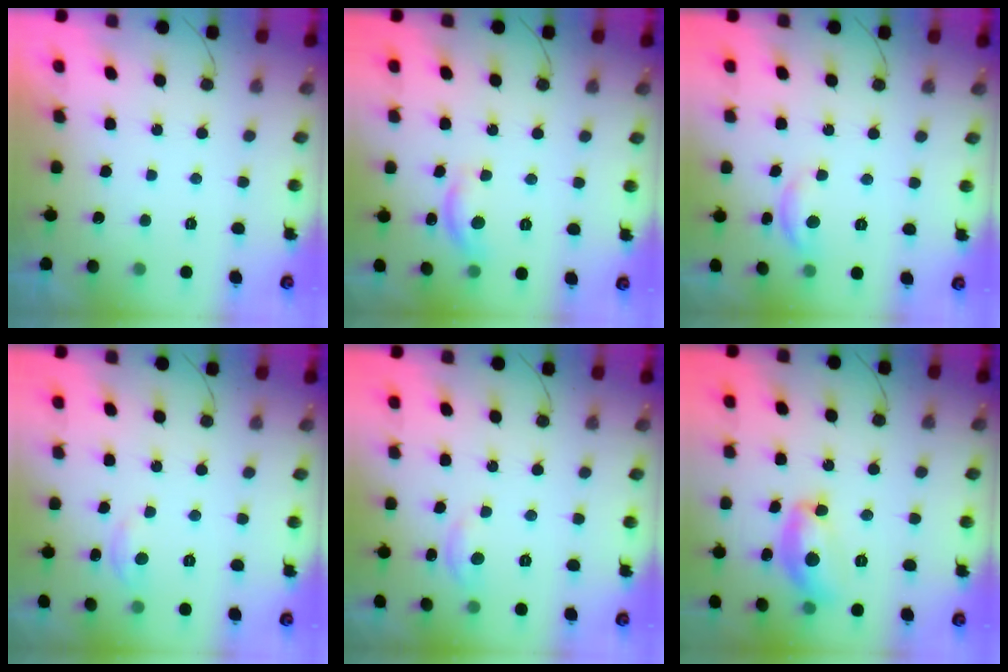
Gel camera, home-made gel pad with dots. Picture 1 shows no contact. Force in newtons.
{"total": 10.4, "press": 10.4, "slide": 0.5}
{"total": 7.5, "press": 7.5, "slide": 0.5}
{"total": 3.3, "press": 3.3, "slide": 0.5}
{"total": 4.4, "press": 4.4, "slide": 0.5}
{"total": 14.0, "press": 14.0, "slide": 1.0}